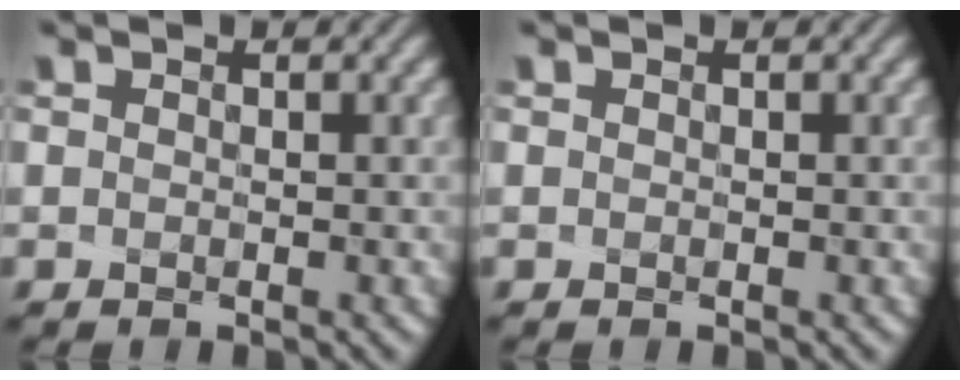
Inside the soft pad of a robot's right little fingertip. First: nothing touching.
{"total": 0.0}